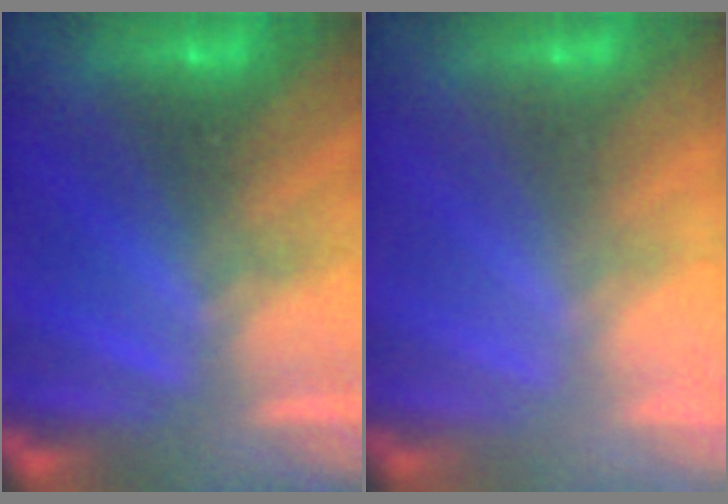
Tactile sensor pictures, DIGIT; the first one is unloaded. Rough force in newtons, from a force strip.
{"total": 2.1}